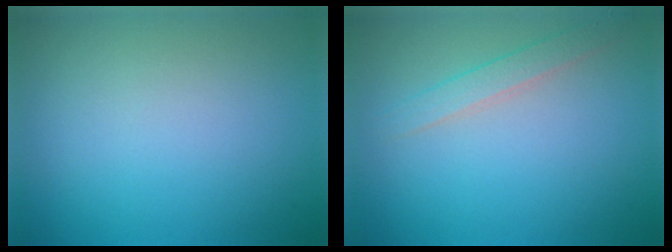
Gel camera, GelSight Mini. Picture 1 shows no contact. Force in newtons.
{"total": 1.7, "press": 1.7, "slide": 0.1}